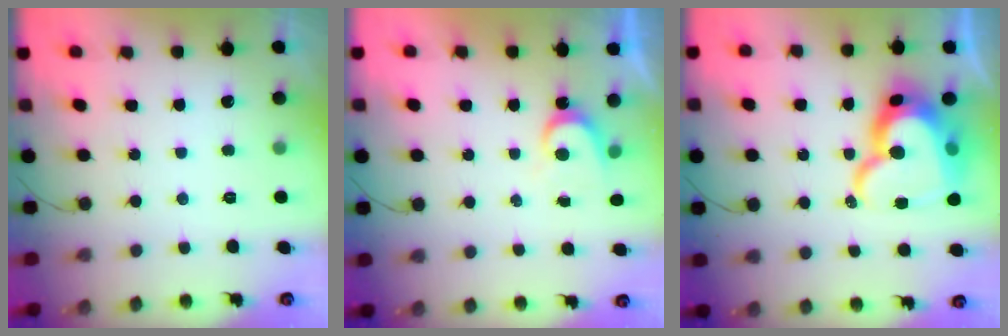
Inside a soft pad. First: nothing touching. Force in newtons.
{"total": 3.7, "press": 3.6, "slide": 0.3}
{"total": 21.6, "press": 21.5, "slide": 1.9}